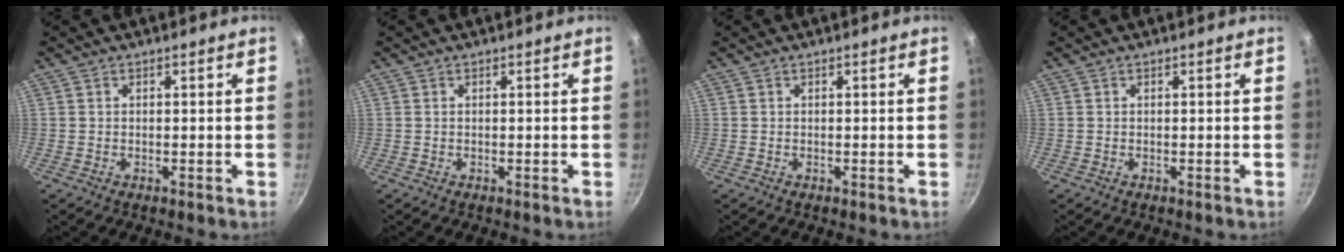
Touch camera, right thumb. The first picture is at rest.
{"total": 0.0}
{"total": 0.0}
{"total": 0.0}